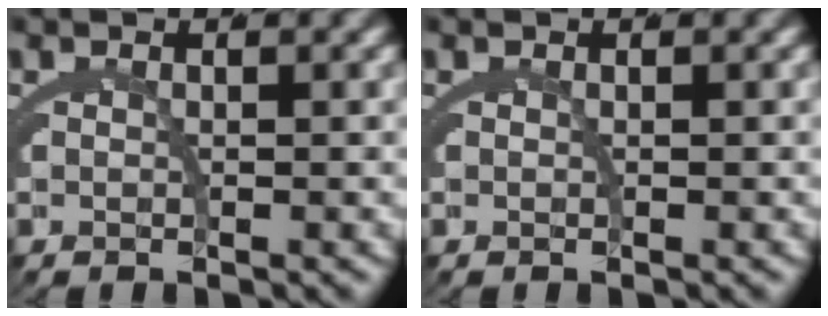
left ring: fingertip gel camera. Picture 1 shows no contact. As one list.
[{"total": 0.0}]